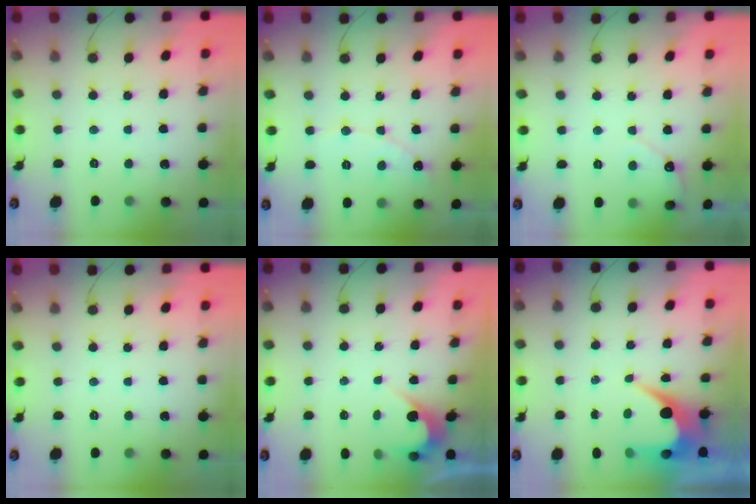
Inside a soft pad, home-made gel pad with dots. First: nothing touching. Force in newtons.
{"total": 4.7, "press": 4.6, "slide": 0.5}
{"total": 5.7, "press": 5.7, "slide": 0.4}
{"total": 0.0}
{"total": 2.4, "press": 2.4, "slide": 0.1}
{"total": 7.5, "press": 7.4, "slide": 0.4}